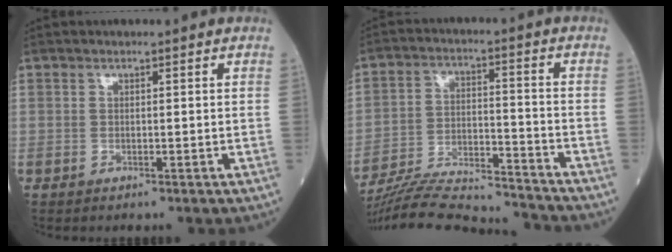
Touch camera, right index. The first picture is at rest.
{"total": 17.6, "force": [-17.1, 0.8, 4.4], "torque": [-0.099, 0.000, -0.272]}